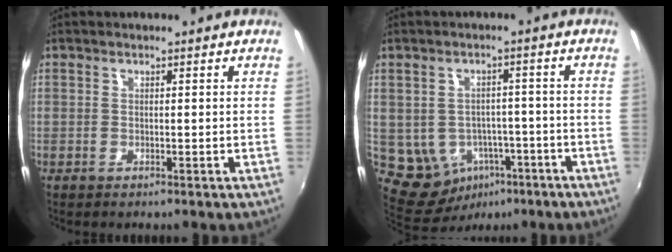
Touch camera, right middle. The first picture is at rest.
{"total": 10.2, "force": [-4.0, 8.4, 4.4], "torque": [-0.107, 0.006, -0.030]}